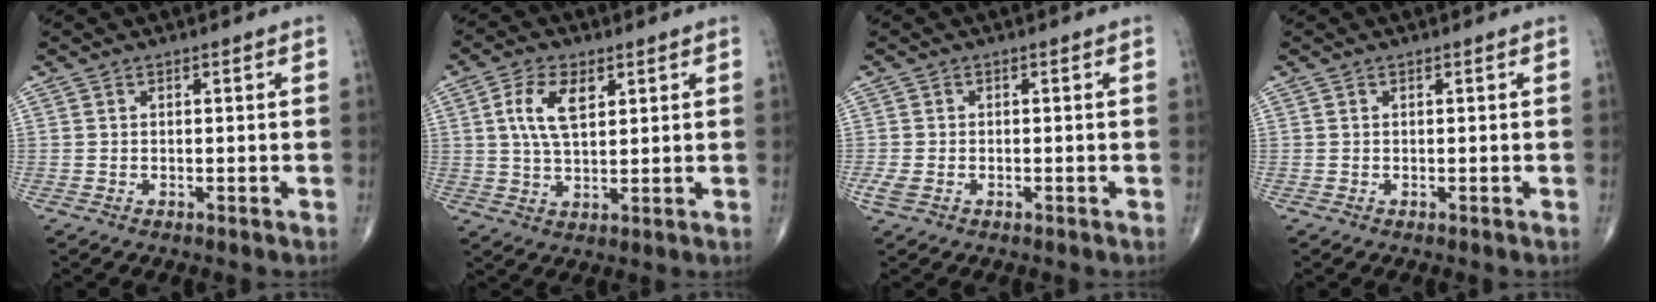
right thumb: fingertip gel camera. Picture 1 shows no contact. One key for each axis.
{"total": 7.9, "fx": 2.7, "fy": 4.0, "fz": 6.2, "tx": -0.120, "ty": -0.006, "tz": 0.052}
{"total": 2.1, "fx": -0.7, "fy": 1.3, "fz": 1.5, "tx": -0.046, "ty": -0.002, "tz": -0.014}
{"total": 0.0}